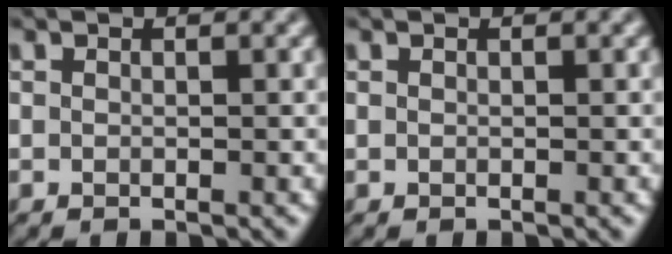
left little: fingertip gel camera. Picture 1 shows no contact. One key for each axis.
{"total": 0.0}